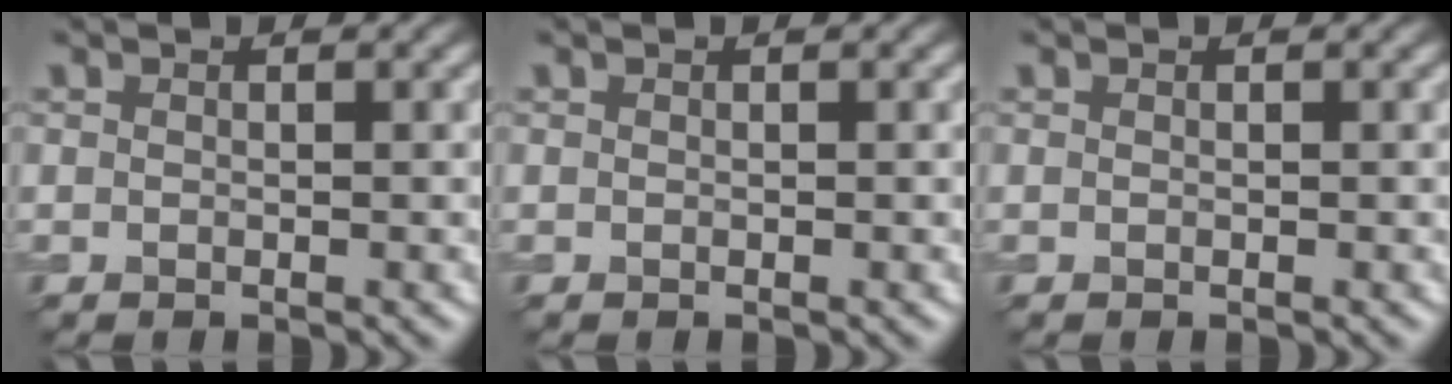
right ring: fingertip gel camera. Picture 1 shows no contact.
{"total": 0.0}
{"total": 0.0}